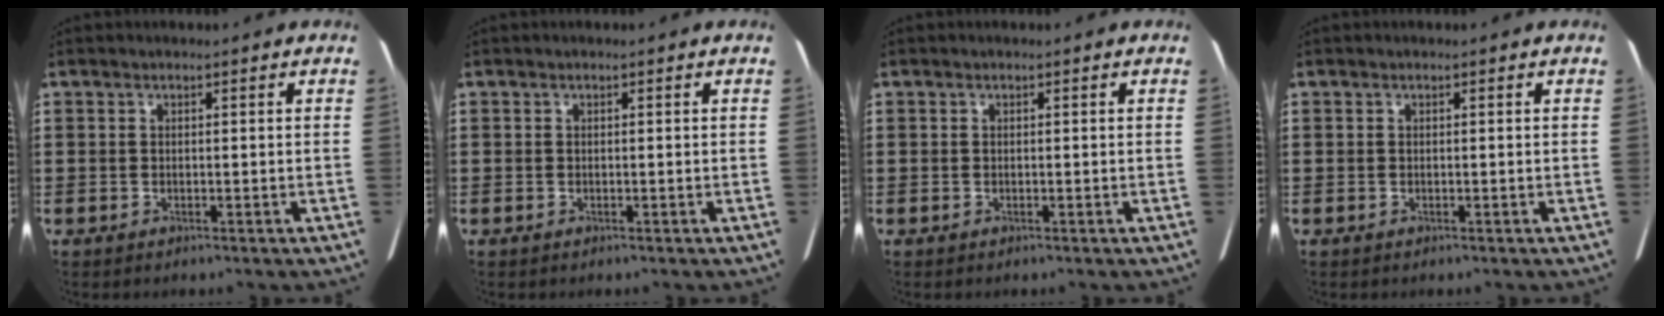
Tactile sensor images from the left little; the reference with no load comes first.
{"total": 0.0}
{"total": 0.0}
{"total": 0.0}